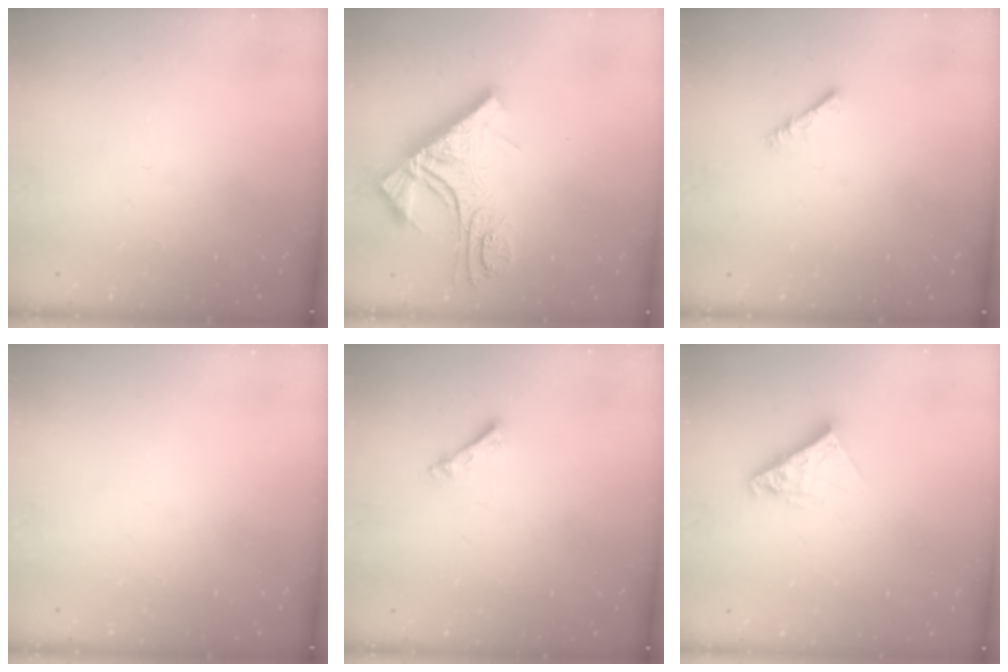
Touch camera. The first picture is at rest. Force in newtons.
{"total": 14.4, "press": 14.3, "slide": 1.5}
{"total": 2.3, "press": 2.3, "slide": 0.4}
{"total": 0.0}
{"total": 2.4, "press": 2.4, "slide": 0.4}
{"total": 9.0, "press": 9.0, "slide": 0.9}